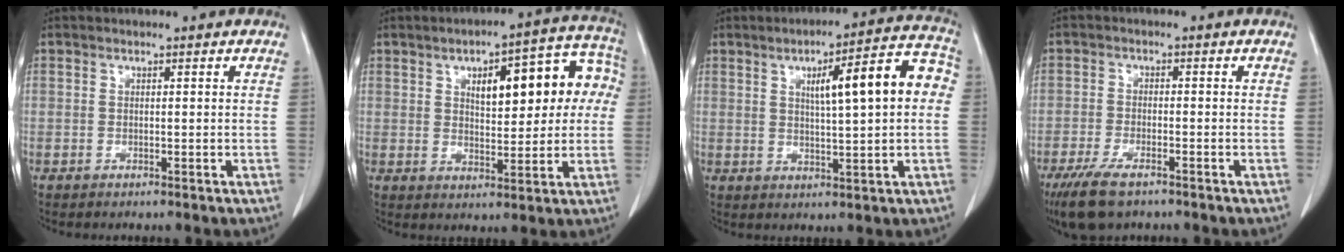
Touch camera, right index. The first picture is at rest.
{"total": 14.0, "force": [3.1, 5.4, 12.5], "torque": [-0.156, 0.044, 0.044]}
{"total": 12.3, "force": [2.3, 2.1, 11.9], "torque": [-0.161, 0.033, 0.030]}
{"total": 7.2, "force": [-5.0, 2.1, 4.6], "torque": [-0.090, -0.015, -0.085]}